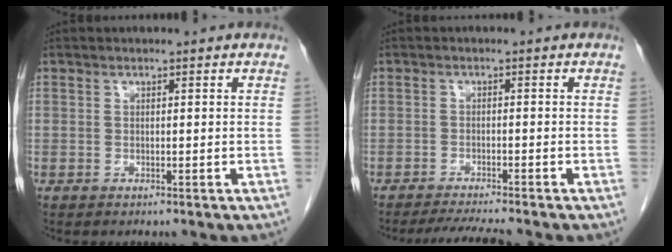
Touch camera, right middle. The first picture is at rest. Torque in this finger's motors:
{"motor_torque": [0.01, -0.01, 0.02, 0.01]}